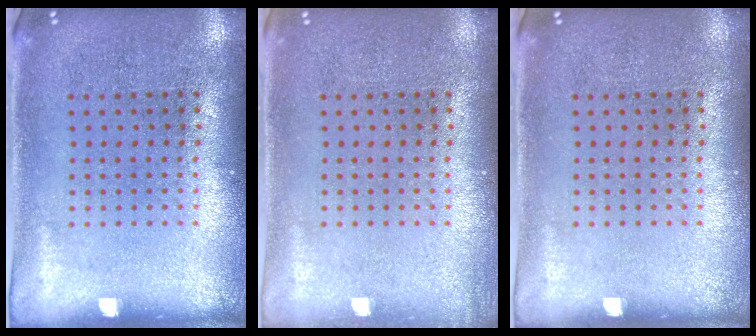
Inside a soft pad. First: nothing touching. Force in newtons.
{"total": 0.7, "press": 0.7, "slide": 0.0}
{"total": 0.0}